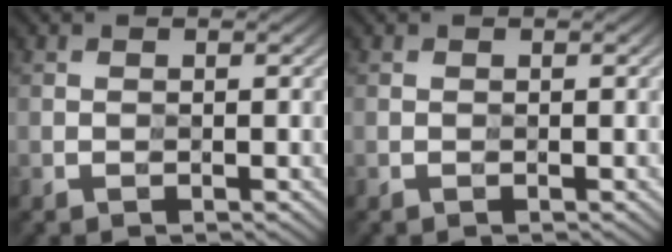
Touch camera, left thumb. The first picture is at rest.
{"total": 0.0}